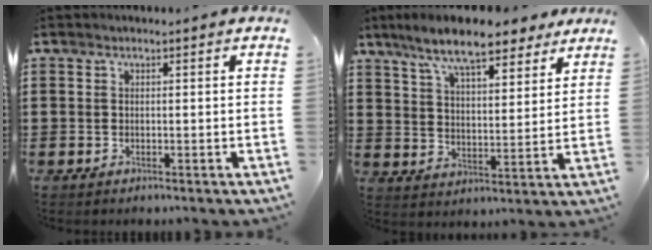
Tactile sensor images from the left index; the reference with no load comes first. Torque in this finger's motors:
{"motor_torque": [2.14, 0.00, 0.58, 0.21]}